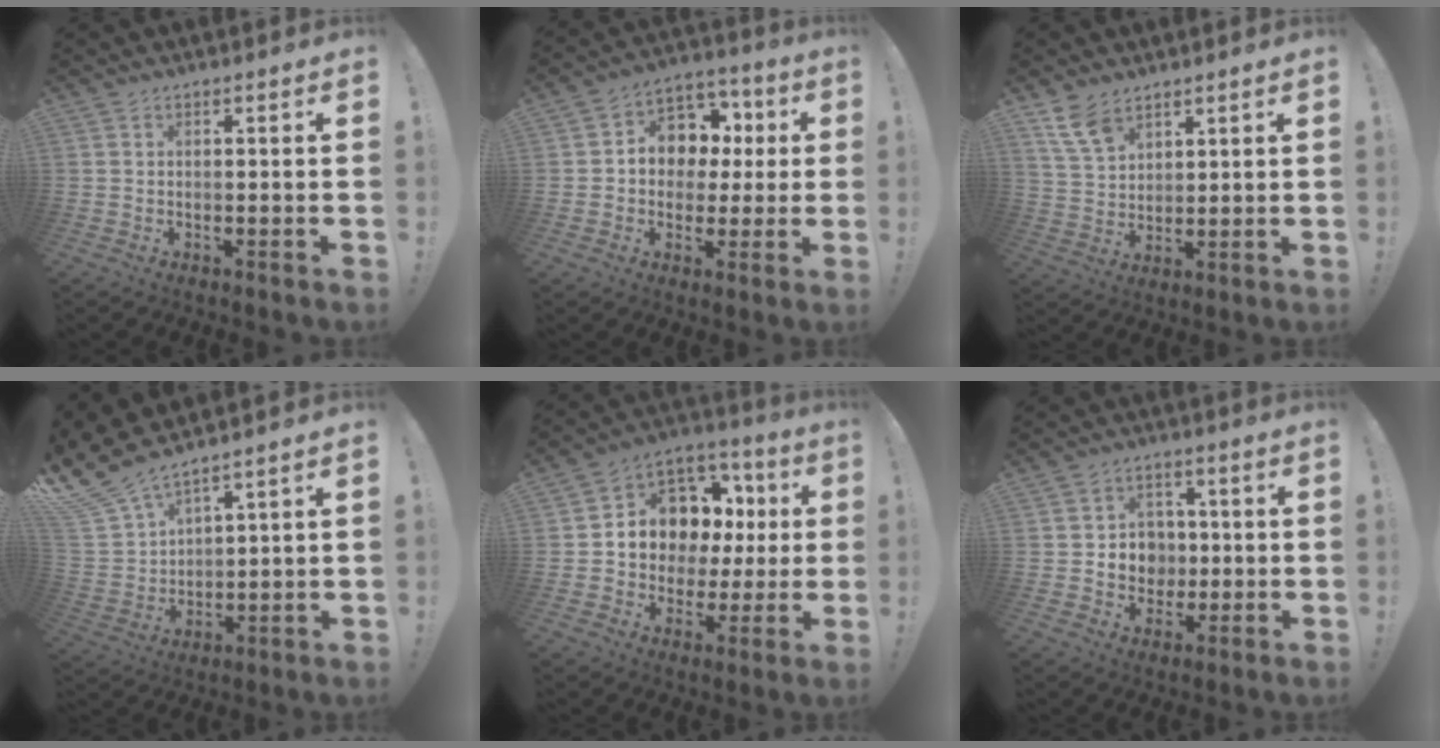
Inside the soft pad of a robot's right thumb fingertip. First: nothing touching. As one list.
[{"total": 10.1, "force": [1.5, 9.0, 4.2], "torque": [-0.053, -0.010, 0.035]}, {"total": 8.8, "force": [6.0, 4.9, 4.2], "torque": [-0.076, -0.031, 0.119]}, {"total": 9.8, "force": [8.6, 3.3, 3.4], "torque": [-0.089, -0.065, 0.165]}, {"total": 10.6, "force": [2.6, 9.2, 4.6], "torque": [-0.069, -0.024, 0.063]}, {"total": 7.7, "force": [-0.3, 7.3, 2.5], "torque": [-0.034, 0.002, 0.004]}]